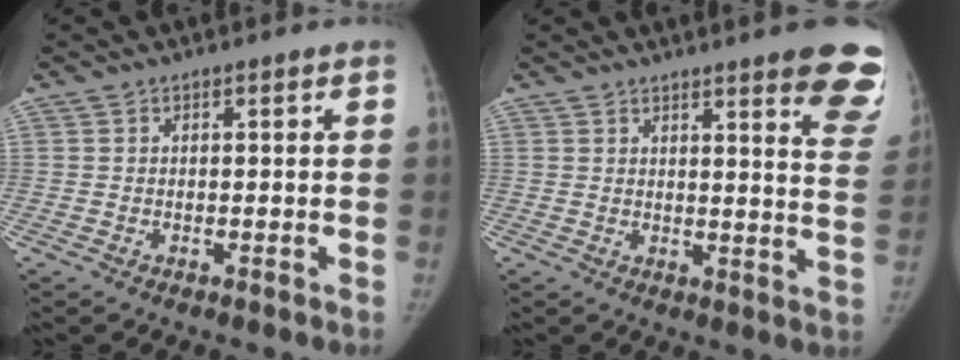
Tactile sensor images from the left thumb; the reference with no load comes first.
{"total": 13.2, "force": [8.9, 2.3, 9.6], "torque": [-0.084, -0.047, 0.089]}